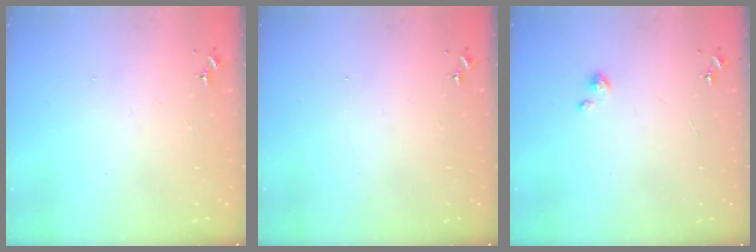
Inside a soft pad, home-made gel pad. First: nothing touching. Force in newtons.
{"total": 0.0}
{"total": 2.7, "press": 2.7, "slide": 0.2}